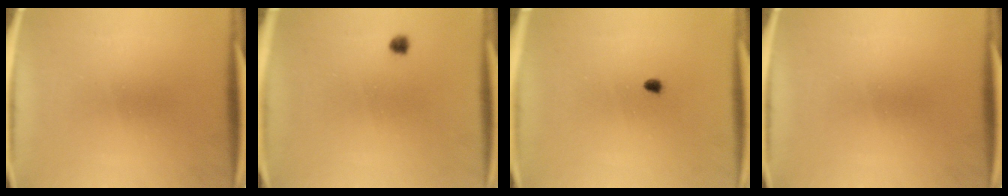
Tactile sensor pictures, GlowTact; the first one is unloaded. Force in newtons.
{"total": 1.2}
{"total": 1.3}
{"total": 0.0}